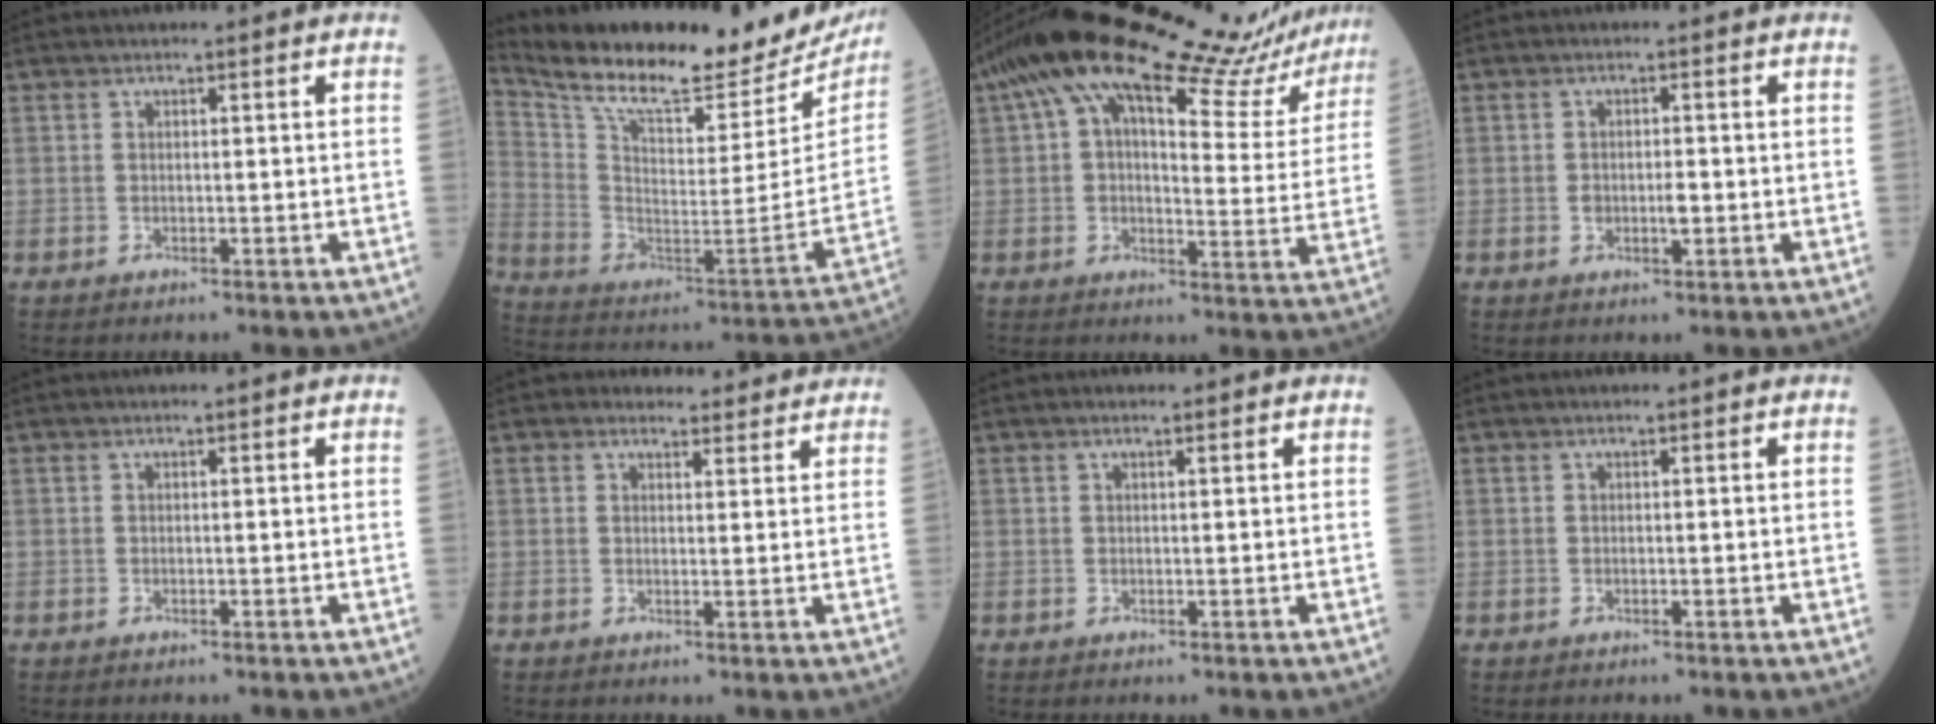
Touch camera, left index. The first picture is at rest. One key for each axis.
{"total": 27.9, "fx": 24.9, "fy": 5.0, "fz": 11.6, "tx": -0.213, "ty": -0.071, "tz": 0.357}
{"total": 24.4, "fx": 20.6, "fy": 4.6, "fz": 12.4, "tx": -0.203, "ty": 0.021, "tz": 0.266}
{"total": 2.1, "fx": -0.3, "fy": 0.9, "fz": 1.9, "tx": -0.034, "ty": 0.001, "tz": -0.002}
{"total": 0.0}
{"total": 4.7, "fx": 4.4, "fy": 1.6, "fz": 0.1, "tx": 0.006, "ty": 0.005, "tz": 0.043}
{"total": 0.9, "fx": 0.7, "fy": 0.1, "fz": 0.5, "tx": -0.013, "ty": 0.008, "tz": 0.013}
{"total": 0.0}